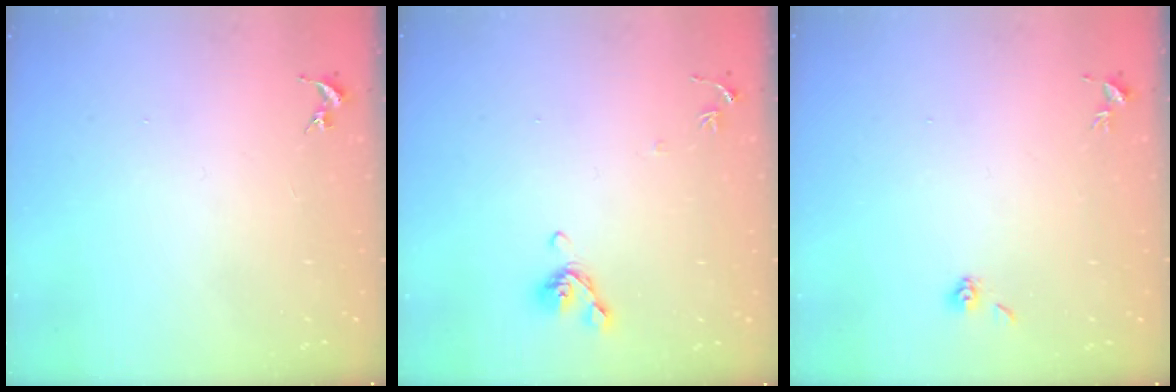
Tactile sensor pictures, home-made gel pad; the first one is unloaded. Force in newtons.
{"total": 7.3, "press": 7.1, "slide": 1.6}
{"total": 3.9, "press": 3.7, "slide": 1.3}